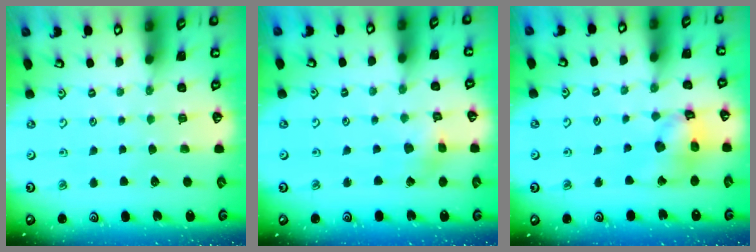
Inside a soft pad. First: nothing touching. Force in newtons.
{"total": 2.9, "press": 2.9, "slide": 0.2}
{"total": 14.3, "press": 14.1, "slide": 1.9}